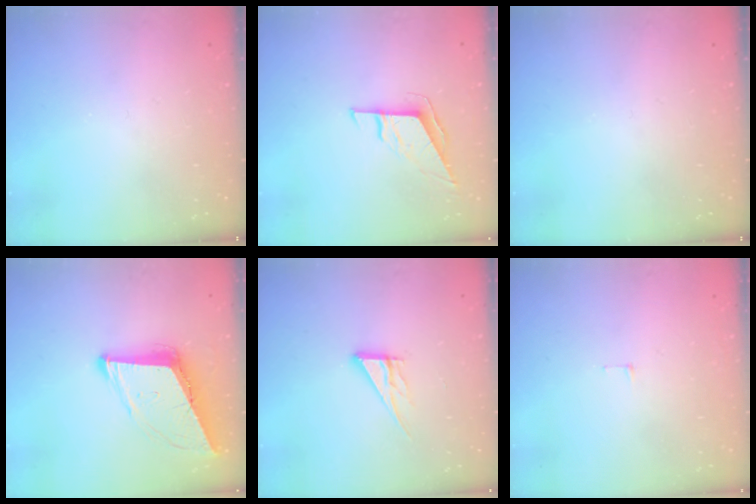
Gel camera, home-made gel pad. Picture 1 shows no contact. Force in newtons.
{"total": 6.0, "press": 5.9, "slide": 0.9}
{"total": 0.0}
{"total": 10.9, "press": 10.3, "slide": 3.6}
{"total": 7.1, "press": 7.1, "slide": 0.2}
{"total": 3.8, "press": 3.8, "slide": 0.3}